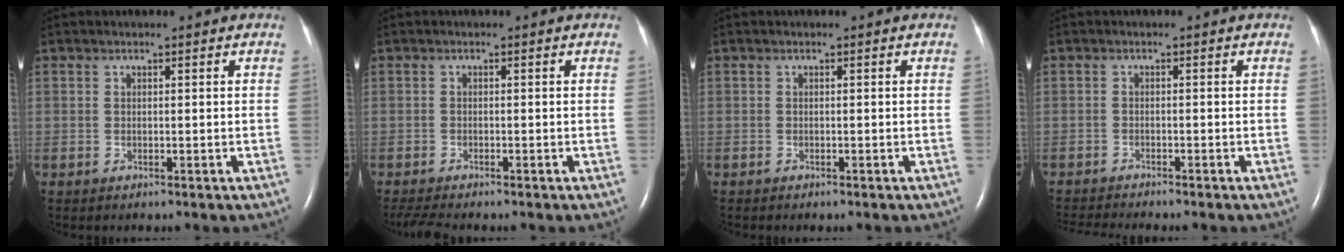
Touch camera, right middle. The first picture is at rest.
{"total": 3.5, "force": [-3.1, 0.1, 1.6], "torque": [-0.033, -0.014, -0.052]}
{"total": 0.5, "force": [-0.4, 0.1, 0.3], "torque": [-0.001, -0.001, -0.005]}
{"total": 5.1, "force": [-4.8, -0.6, 1.5], "torque": [-0.020, -0.014, -0.075]}